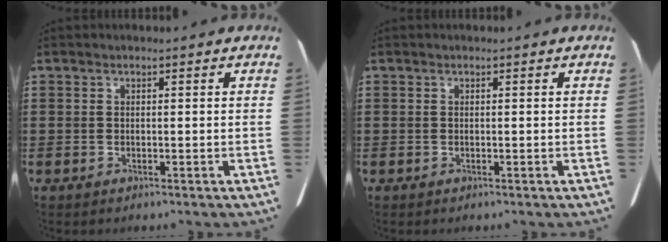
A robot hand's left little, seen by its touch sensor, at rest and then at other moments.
{"total": 0.0}